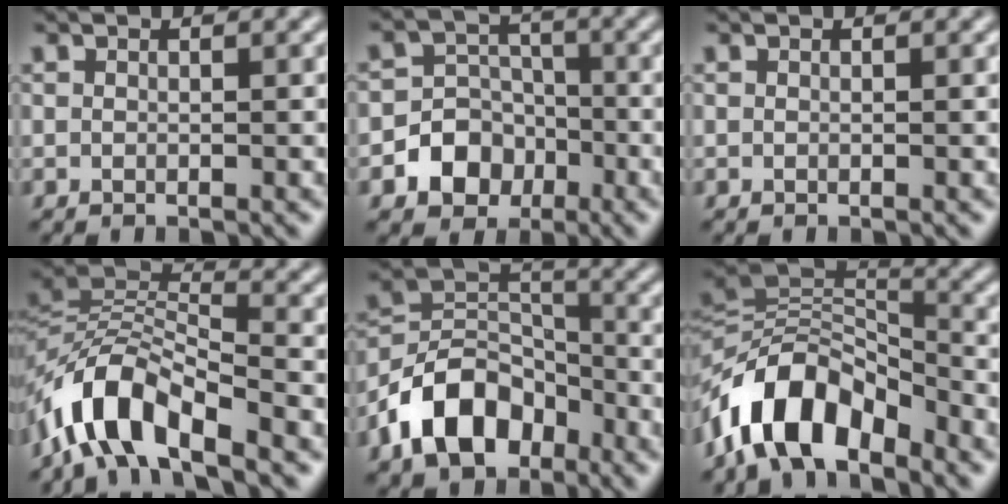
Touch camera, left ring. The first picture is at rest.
{"total": 6.3, "force": [-2.8, 5.4, 1.7], "torque": [0.005, -0.004, -0.075]}
{"total": 0.0}
{"total": 8.2, "force": [-5.6, 3.1, 5.2], "torque": [-0.085, 0.007, -0.114]}
{"total": 8.5, "force": [-4.9, 5.4, 4.5], "torque": [-0.077, 0.003, -0.103]}
{"total": 9.6, "force": [-5.9, 4.7, 6.0], "torque": [-0.096, 0.011, -0.117]}